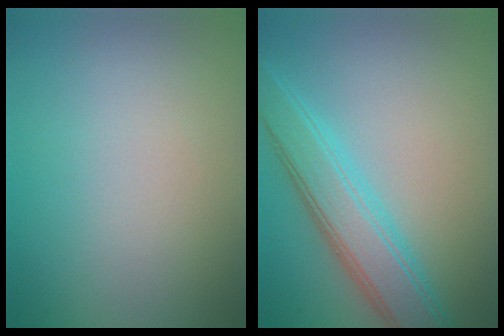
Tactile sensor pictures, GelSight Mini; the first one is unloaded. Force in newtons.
{"total": 5.2, "press": 5.2, "slide": 0.2}